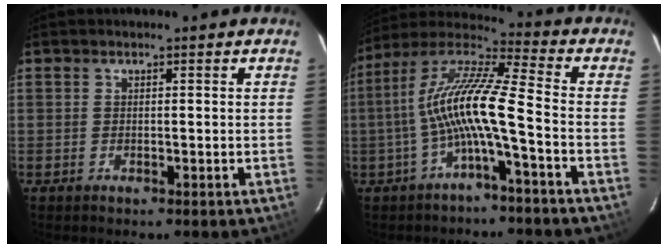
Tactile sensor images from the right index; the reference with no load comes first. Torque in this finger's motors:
{"motor_torque": [1.63, -0.51, 1.05, 0.21]}